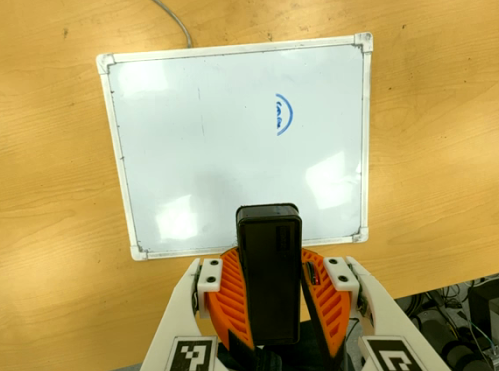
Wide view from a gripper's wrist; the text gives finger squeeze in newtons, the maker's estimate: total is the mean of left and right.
{"total": 10.3, "left": 9.9, "right": 10.6}